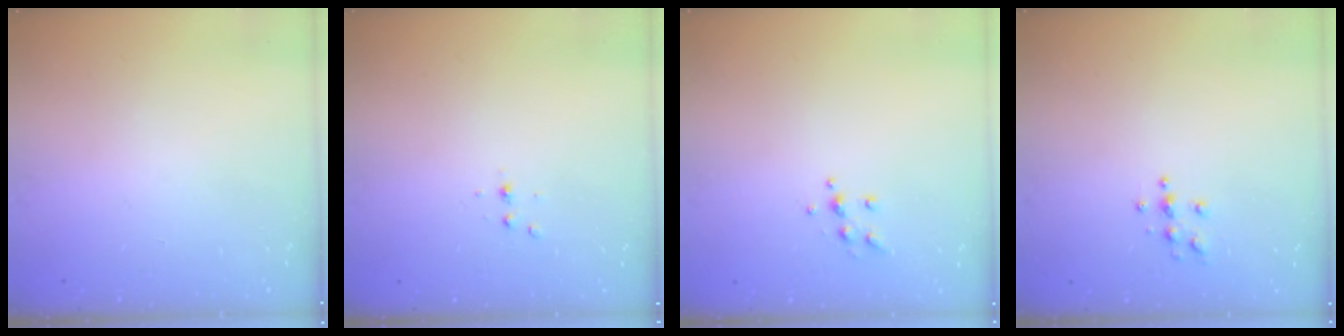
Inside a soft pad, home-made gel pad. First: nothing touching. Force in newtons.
{"total": 2.3, "press": 2.3, "slide": 0.3}
{"total": 5.7, "press": 5.7, "slide": 0.9}
{"total": 3.9, "press": 3.8, "slide": 0.4}